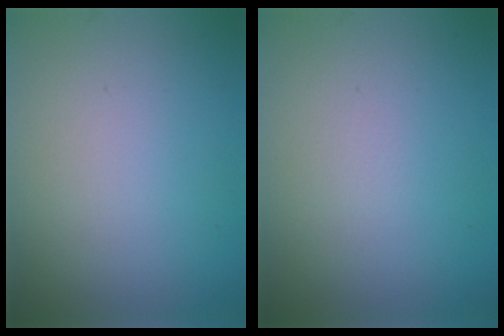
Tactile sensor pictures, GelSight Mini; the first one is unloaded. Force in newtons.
{"total": 0.0}